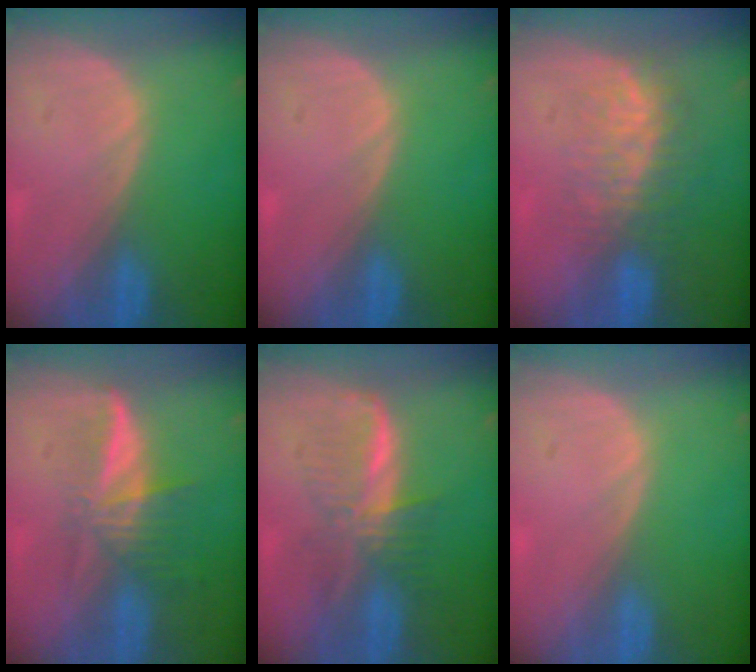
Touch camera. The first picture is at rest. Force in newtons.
{"total": 0.0}
{"total": 8.0, "press": 7.4, "slide": 3.0}
{"total": 5.9, "press": 5.4, "slide": 2.4}
{"total": 6.2, "press": 6.1, "slide": 0.6}
{"total": 0.0}